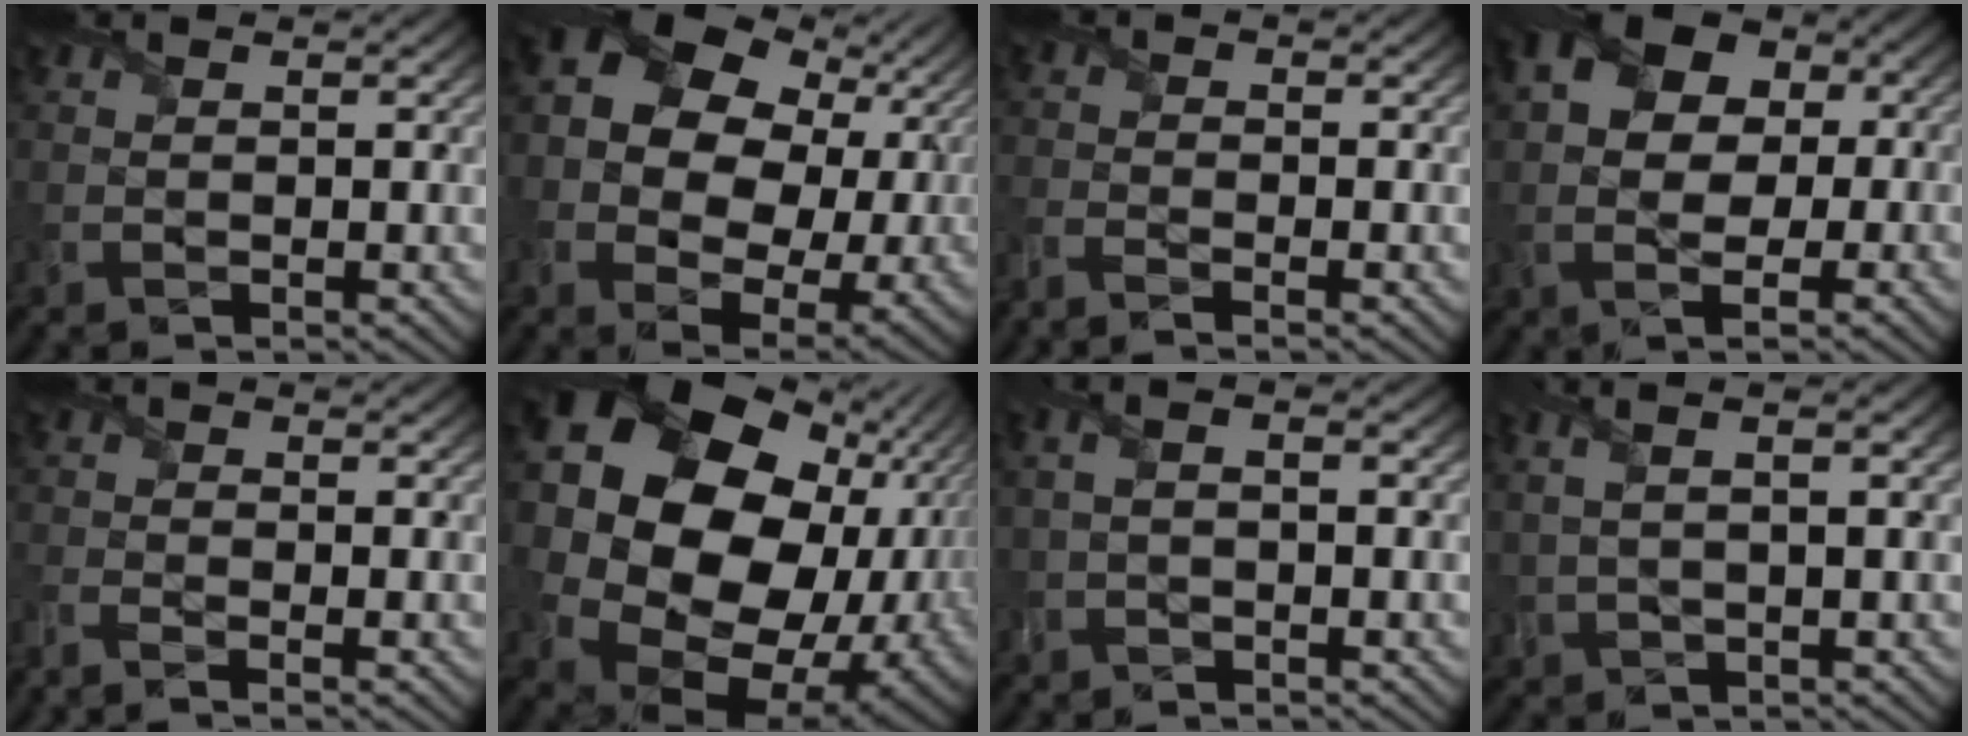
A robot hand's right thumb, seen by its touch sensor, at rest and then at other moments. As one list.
[{"total": 15.7, "force": [1.7, 11.0, 11.1], "torque": [-0.227, -0.013, 0.044]}, {"total": 3.0, "force": [-2.6, 0.3, 1.5], "torque": [-0.043, -0.006, -0.061]}, {"total": 10.4, "force": [1.3, 6.6, 7.9], "torque": [-0.158, 0.031, 0.003]}, {"total": 3.3, "force": [-2.7, 0.5, 1.8], "torque": [-0.052, -0.009, -0.061]}, {"total": 24.5, "force": [5.8, 20.3, 12.3], "torque": [-0.292, 0.002, 0.117]}, {"total": 2.9, "force": [-0.6, 1.1, 2.6], "torque": [-0.060, 0.009, -0.010]}, {"total": 4.3, "force": [0.8, 1.1, 4.1], "torque": [-0.081, 0.006, 0.011]}]